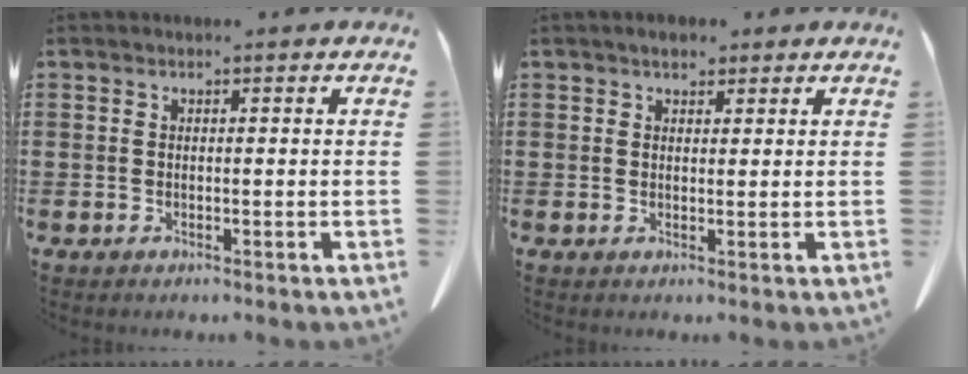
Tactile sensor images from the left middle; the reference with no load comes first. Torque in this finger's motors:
{"motor_torque": [0.09, -0.03, 0.02, 0.01]}